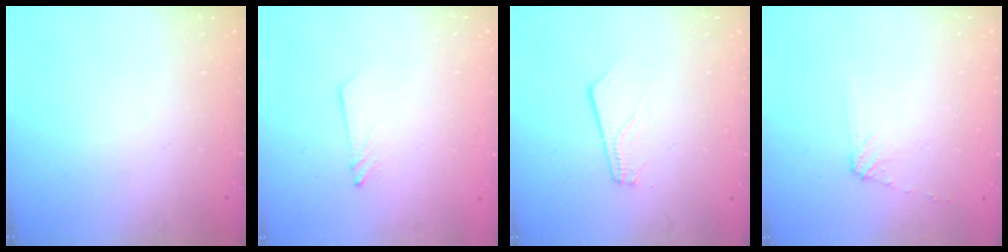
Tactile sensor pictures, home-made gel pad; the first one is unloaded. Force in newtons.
{"total": 1.5, "press": 1.5, "slide": 0.1}
{"total": 2.7, "press": 2.7, "slide": 0.4}
{"total": 4.8, "press": 4.7, "slide": 0.7}